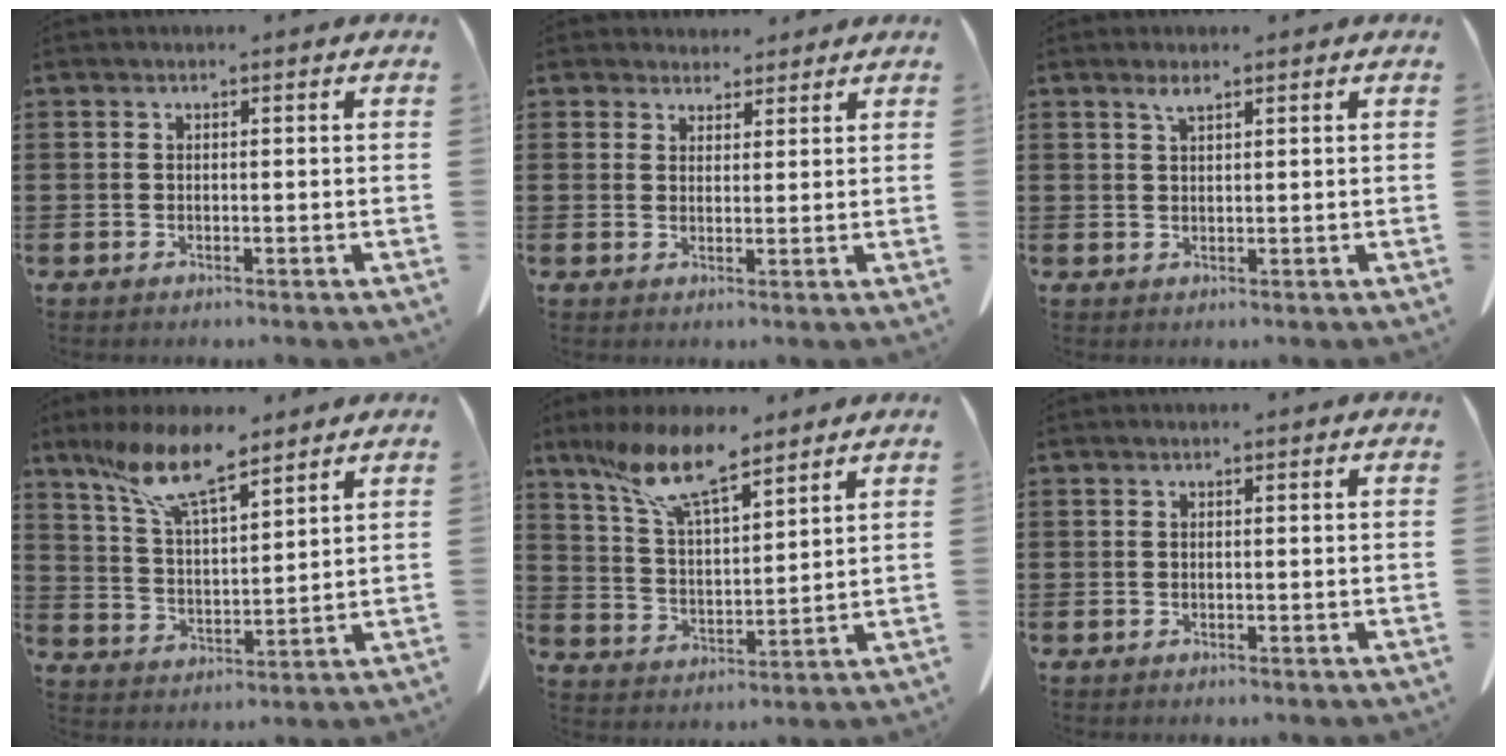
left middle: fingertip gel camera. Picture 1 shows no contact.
{"total": 3.5, "force": [3.2, 1.5, 0.2], "torque": [-0.007, -0.006, 0.060]}
{"total": 1.8, "force": [1.2, 0.3, 1.2], "torque": [-0.027, -0.001, 0.023]}
{"total": 10.7, "force": [8.1, 2.8, 6.4], "torque": [-0.146, -0.018, 0.150]}
{"total": 11.1, "force": [8.3, 3.1, 6.7], "torque": [-0.153, -0.018, 0.153]}
{"total": 0.0}